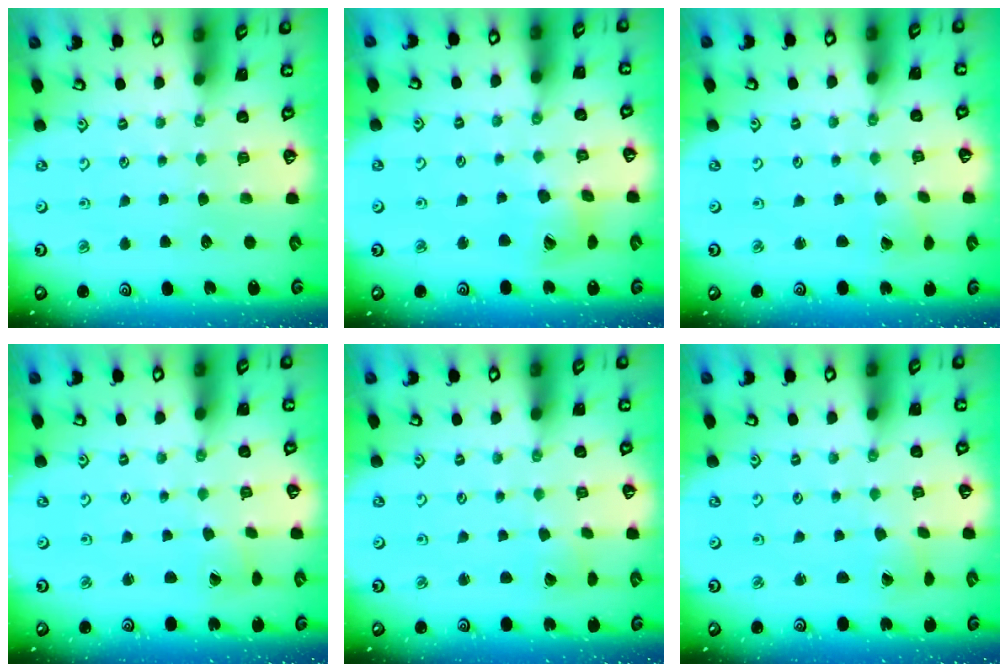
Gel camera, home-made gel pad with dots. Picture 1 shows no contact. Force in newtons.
{"total": 11.7, "press": 11.6, "slide": 1.6}
{"total": 1.6, "press": 1.5, "slide": 0.4}
{"total": 2.5, "press": 2.5, "slide": 0.1}
{"total": 2.0, "press": 2.0, "slide": 0.1}
{"total": 1.6, "press": 1.5, "slide": 0.1}